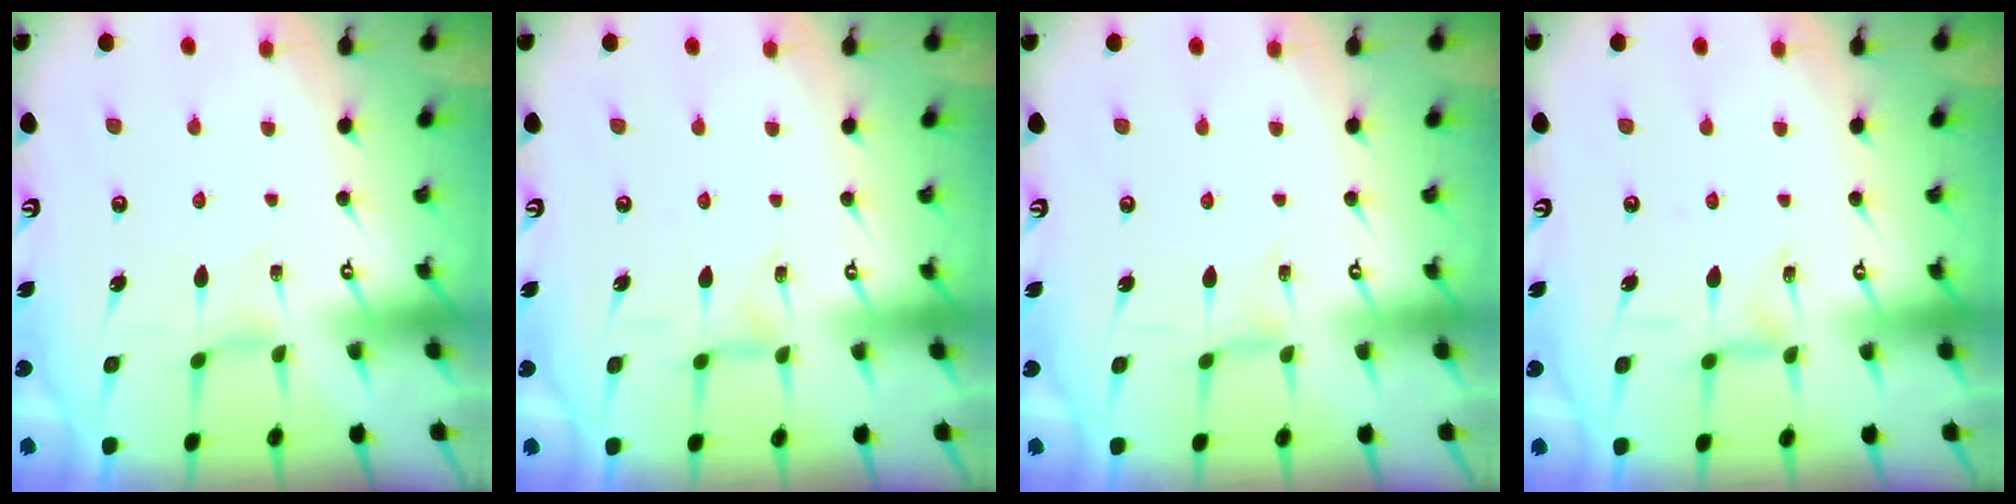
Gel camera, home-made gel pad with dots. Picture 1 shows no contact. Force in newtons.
{"total": 1.2, "press": 1.2, "slide": 0.2}
{"total": 0.0}
{"total": 1.4, "press": 1.4, "slide": 0.3}